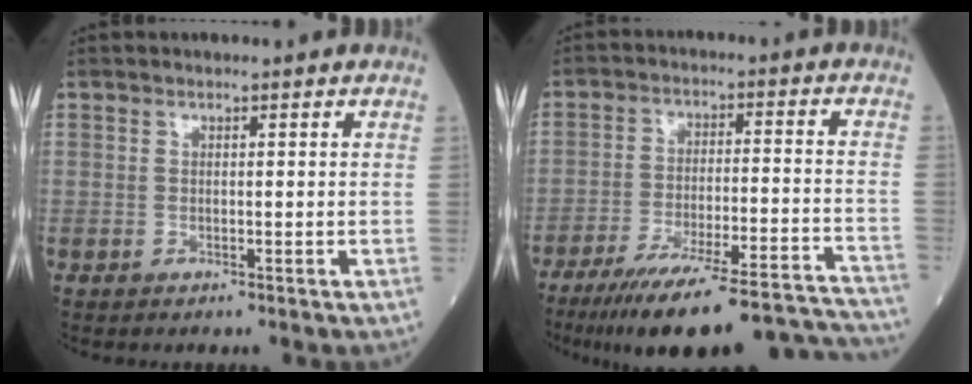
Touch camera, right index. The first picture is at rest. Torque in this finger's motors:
{"motor_torque": [0.40, -0.42, 0.30, 0.11]}